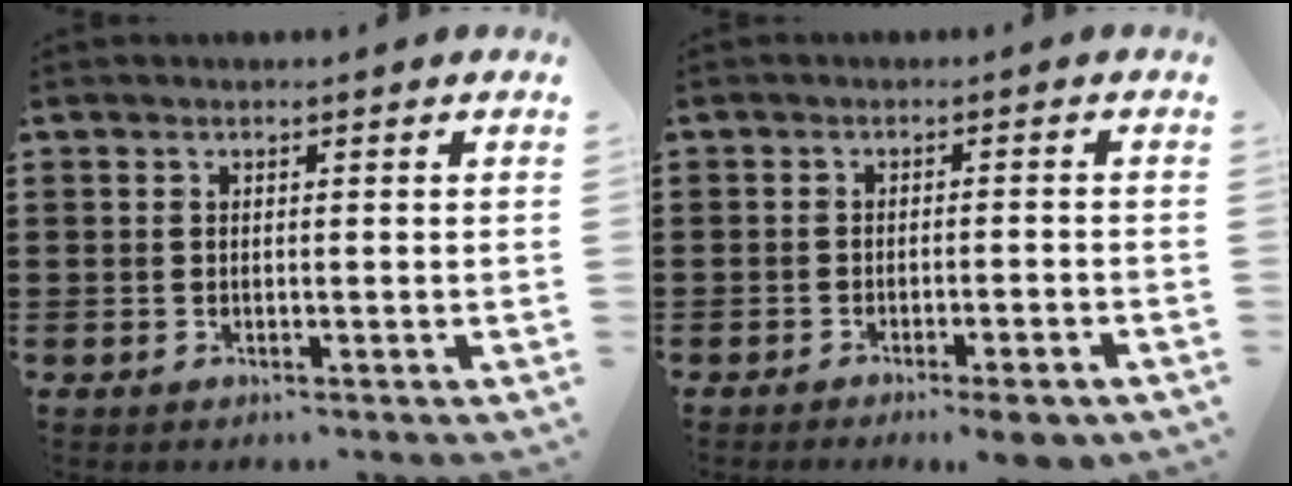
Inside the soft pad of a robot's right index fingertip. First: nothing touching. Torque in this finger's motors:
{"motor_torque": [0.76, -0.86, 0.27, 0.04]}